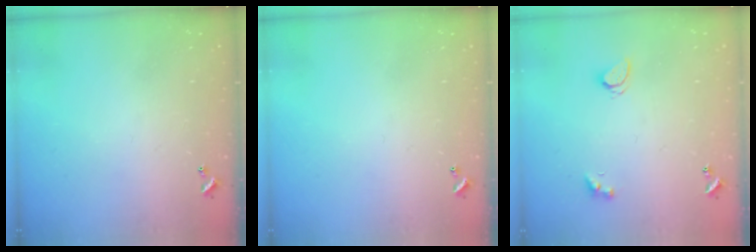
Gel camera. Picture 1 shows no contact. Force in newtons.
{"total": 0.0}
{"total": 1.6, "press": 1.6, "slide": 0.3}